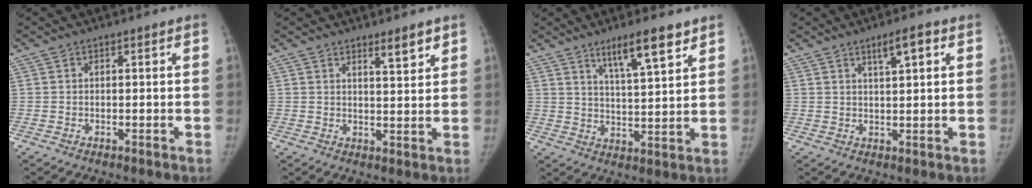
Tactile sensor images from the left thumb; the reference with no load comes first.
{"total": 4.2, "force": [3.0, 0.8, 2.8], "torque": [-0.034, -0.025, 0.046]}
{"total": 9.6, "force": [6.4, 1.6, 7.0], "torque": [-0.105, -0.037, 0.109]}
{"total": 4.4, "force": [2.3, 0.9, 3.6], "torque": [-0.054, -0.008, 0.039]}